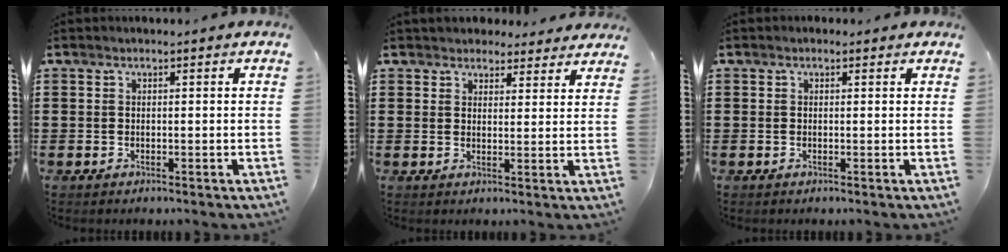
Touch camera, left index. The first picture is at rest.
{"total": 3.5, "force": [3.3, 1.2, 0.2], "torque": [-0.007, -0.007, 0.061]}
{"total": 0.5, "force": [0.1, 0.5, 0.2], "torque": [-0.006, 0.003, 0.001]}